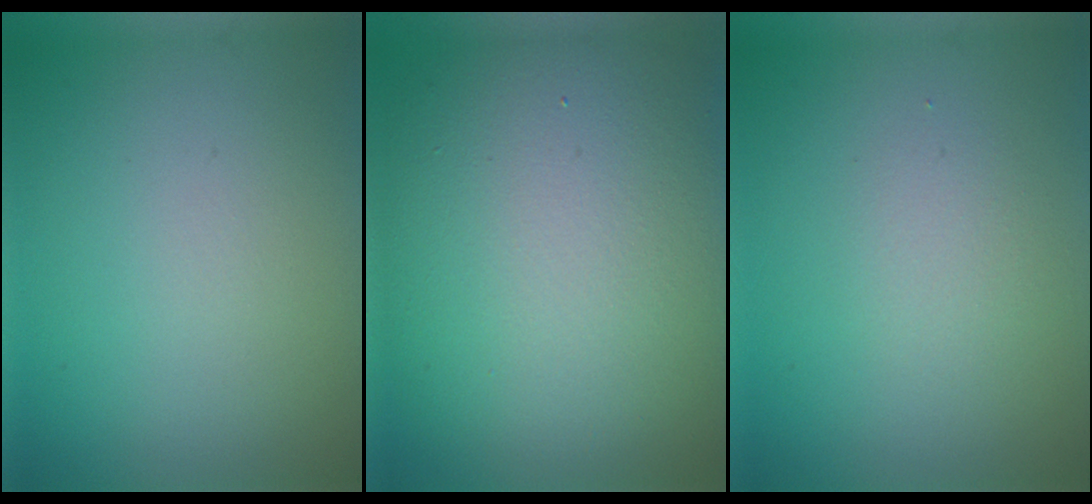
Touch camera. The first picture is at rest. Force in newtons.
{"total": 15.4, "press": 15.4, "slide": 0.5}
{"total": 1.5, "press": 1.5, "slide": 0.1}